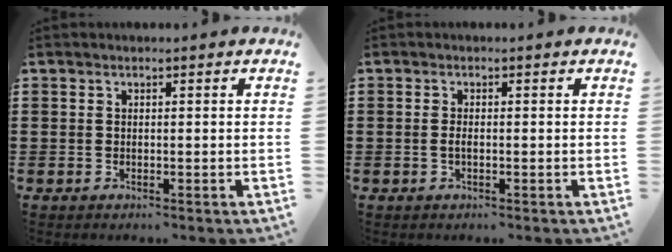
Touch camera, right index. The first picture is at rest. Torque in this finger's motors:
{"motor_torque": [2.14, 0.00, 0.04, 0.03]}